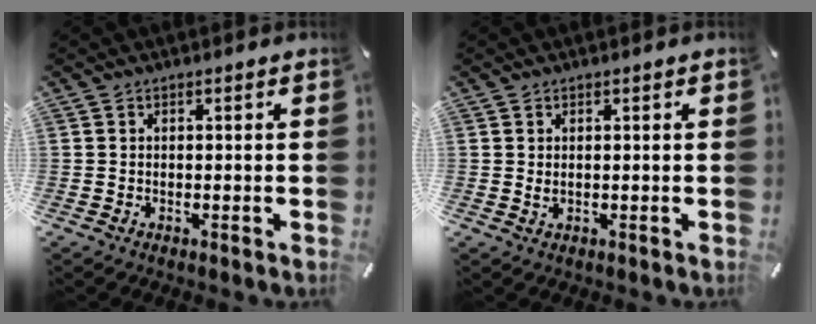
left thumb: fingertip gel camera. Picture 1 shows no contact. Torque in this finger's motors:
{"motor_torque": [0.06, -0.17, 0.21, -0.26, 0.00]}